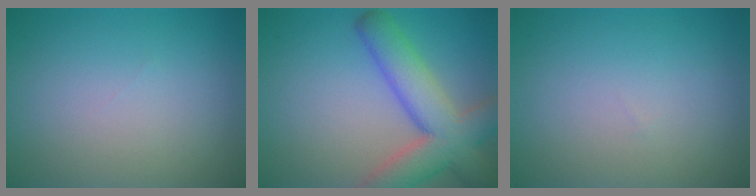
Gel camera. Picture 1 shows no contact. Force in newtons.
{"total": 8.1, "press": 8.1, "slide": 0.7}
{"total": 0.0}